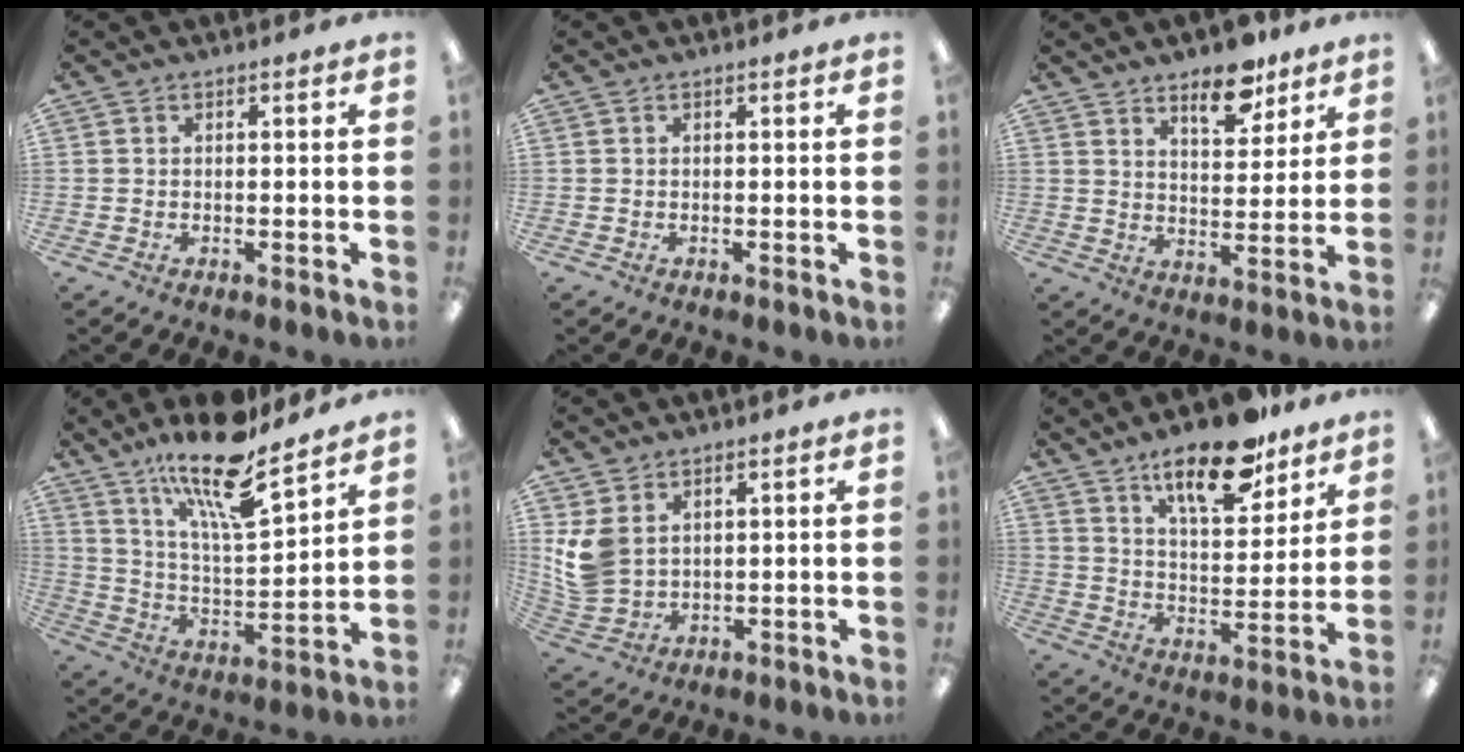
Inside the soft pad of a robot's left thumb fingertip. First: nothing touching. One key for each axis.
{"total": 0.0}
{"total": 10.6, "fx": 7.6, "fy": 4.6, "fz": 5.8, "tx": -0.060, "ty": -0.048, "tz": 0.125}
{"total": 18.5, "fx": 14.7, "fy": 4.1, "fz": 10.5, "tx": -0.192, "ty": -0.089, "tz": 0.247}
{"total": 8.1, "fx": 3.3, "fy": 6.1, "fz": 4.3, "tx": -0.108, "ty": -0.004, "tz": 0.068}
{"total": 16.8, "fx": 12.3, "fy": 6.1, "fz": 9.6, "tx": -0.146, "ty": -0.067, "tz": 0.206}